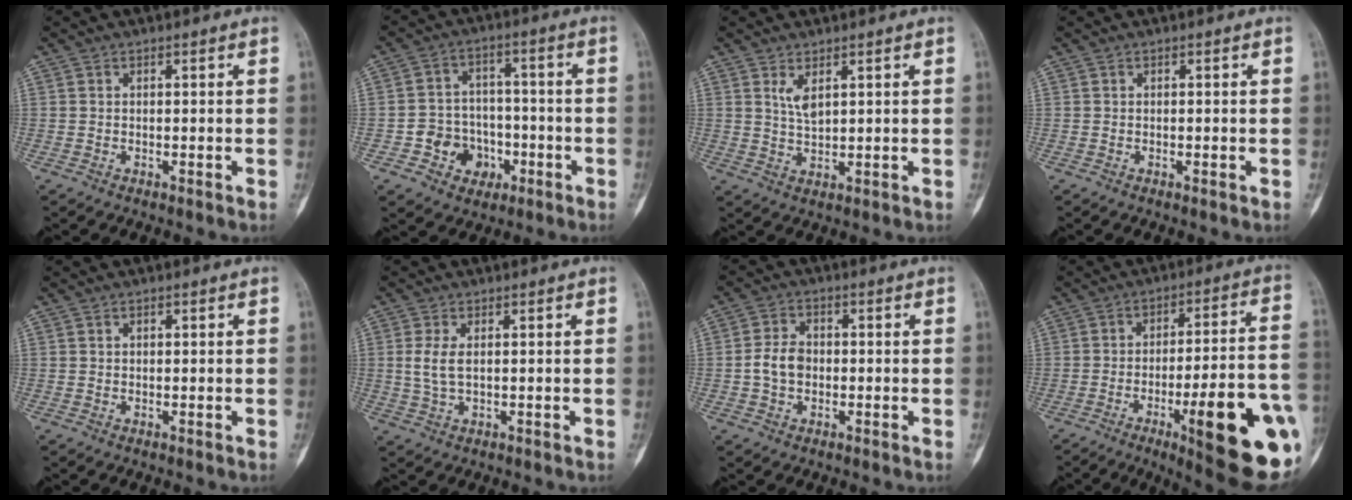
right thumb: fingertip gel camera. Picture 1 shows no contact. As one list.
[{"total": 9.0, "force": [-3.5, 7.7, 3.1], "torque": [-0.006, 0.038, -0.052]}, {"total": 3.3, "force": [1.6, 1.3, 2.6], "torque": [-0.047, -0.014, 0.036]}, {"total": 0.6, "force": [-0.1, 0.2, 0.5], "torque": [-0.005, -0.001, -0.002]}, {"total": 0.6, "force": [0.2, 0.4, 0.3], "torque": [-0.003, 0.000, 0.004]}, {"total": 3.8, "force": [0.5, 1.8, 3.3], "torque": [-0.077, -0.001, 0.012]}, {"total": 5.2, "force": [-0.6, 3.9, 3.4], "torque": [-0.058, 0.013, -0.015]}, {"total": 22.8, "force": [-7.7, 4.8, 21.0], "torque": [-0.235, 0.013, -0.096]}]